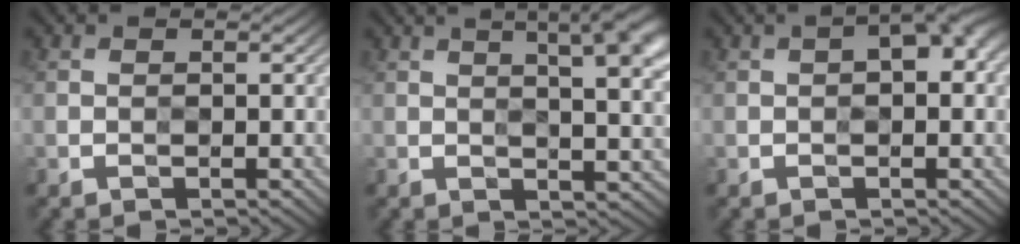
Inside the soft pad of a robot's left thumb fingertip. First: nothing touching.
{"total": 11.2, "force": [5.0, 3.6, 9.3], "torque": [-0.097, 0.035, 0.051]}
{"total": 3.7, "force": [0.6, 1.7, 3.2], "torque": [-0.040, 0.008, 0.007]}